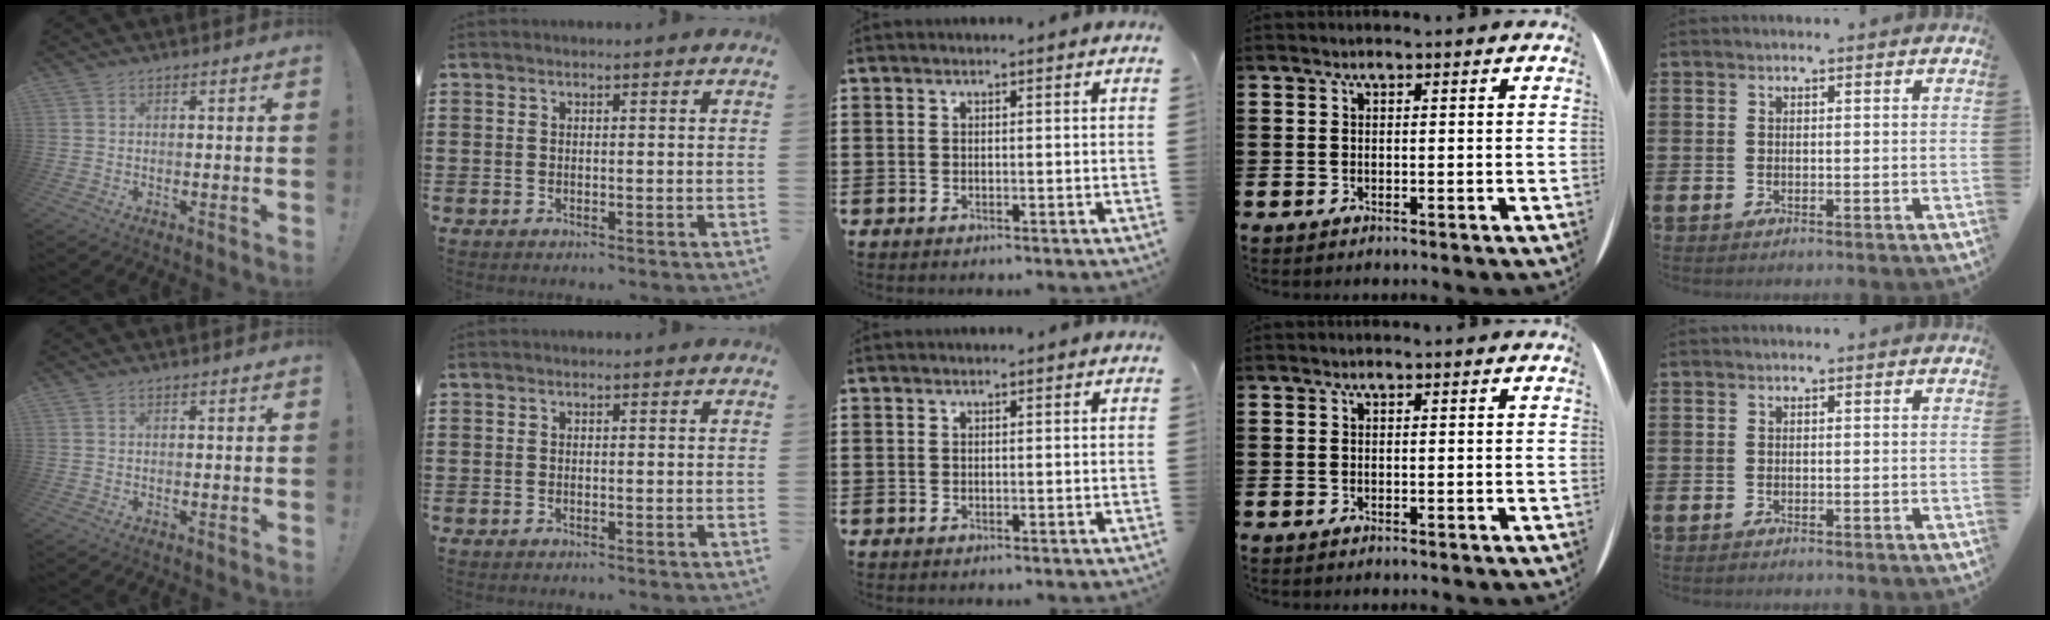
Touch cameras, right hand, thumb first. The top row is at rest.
{}